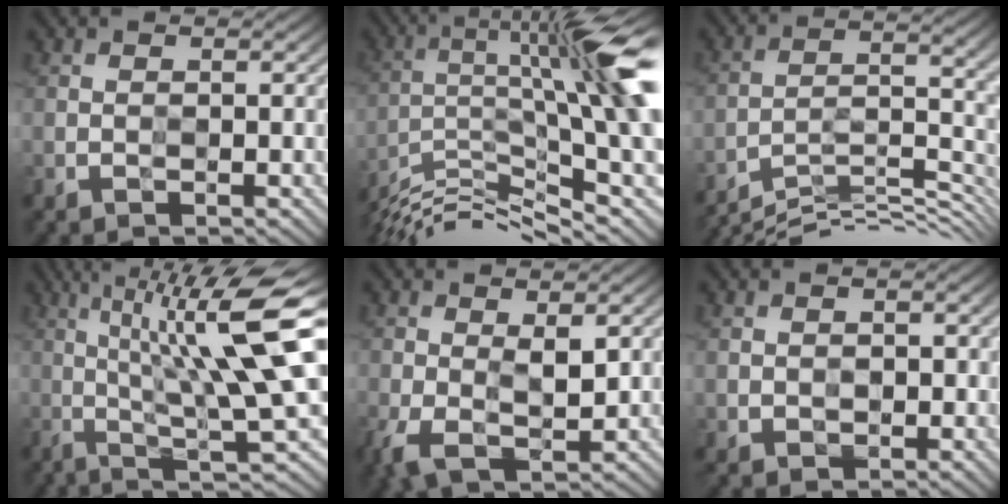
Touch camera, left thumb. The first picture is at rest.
{"total": 14.7, "force": [-3.7, 2.5, 14.0], "torque": [-0.232, -0.003, -0.058]}
{"total": 13.0, "force": [-10.5, 1.9, 7.4], "torque": [-0.127, 0.008, -0.175]}
{"total": 15.3, "force": [2.5, 2.2, 14.9], "torque": [-0.248, 0.011, 0.060]}
{"total": 5.4, "force": [-0.3, 2.9, 4.5], "torque": [-0.106, -0.013, -0.004]}
{"total": 1.4, "force": [0.3, 1.2, 0.4], "torque": [-0.013, -0.008, 0.008]}